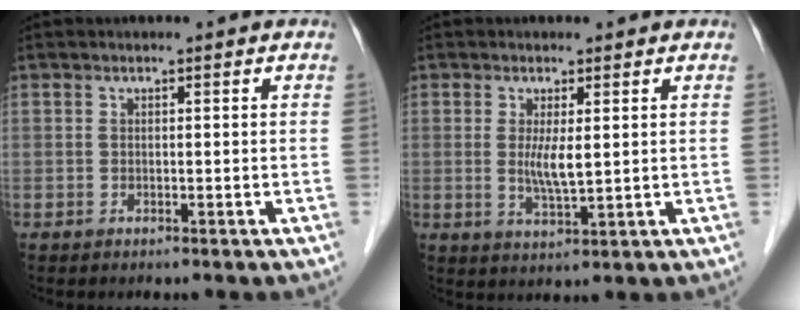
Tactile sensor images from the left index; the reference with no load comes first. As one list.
[{"total": 4.0, "force": [0.6, 0.6, 3.9], "torque": [-0.079, -0.010, 0.015]}]